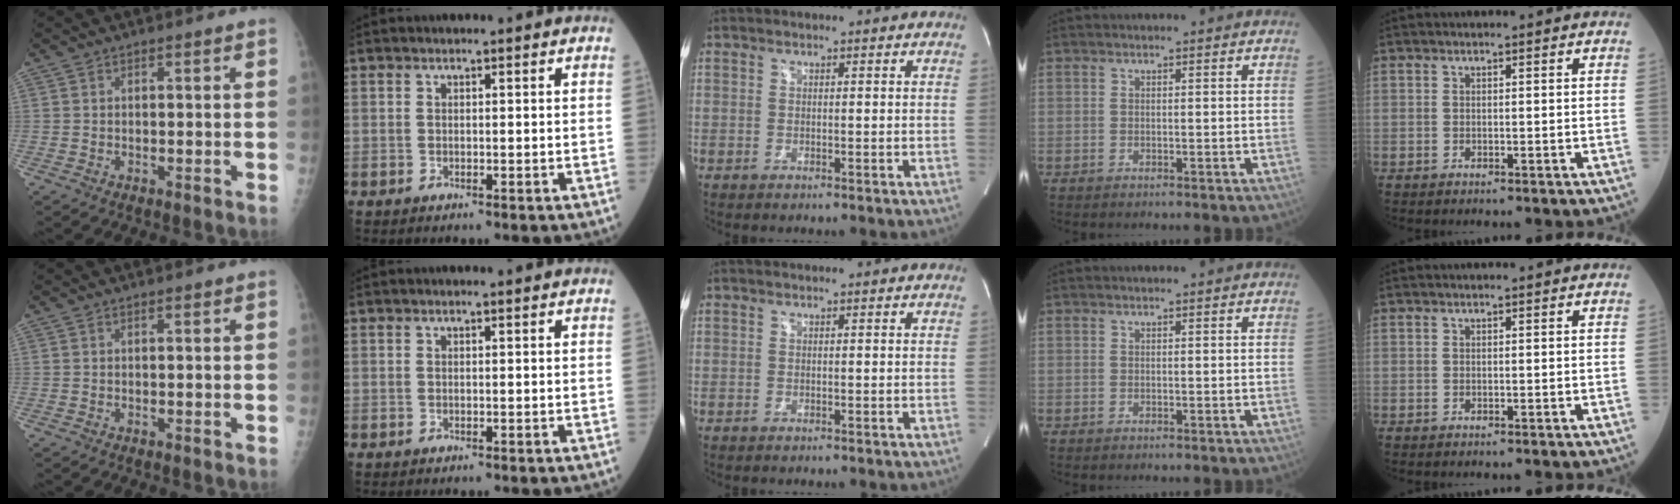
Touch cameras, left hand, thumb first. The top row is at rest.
{}